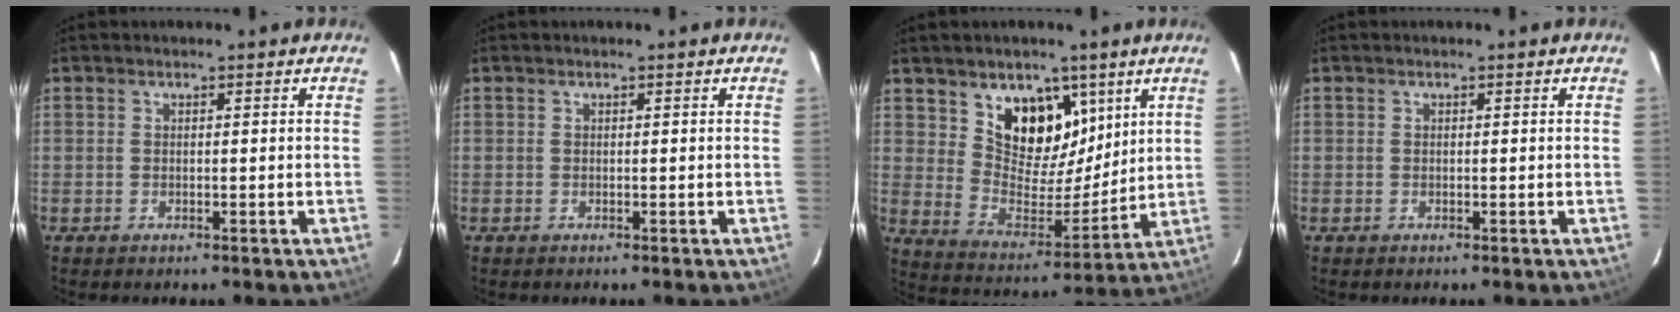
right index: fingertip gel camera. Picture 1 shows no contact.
{"total": 0.0}
{"total": 13.5, "force": [7.4, 8.6, 7.2], "torque": [-0.123, -0.010, 0.141]}
{"total": 0.0}